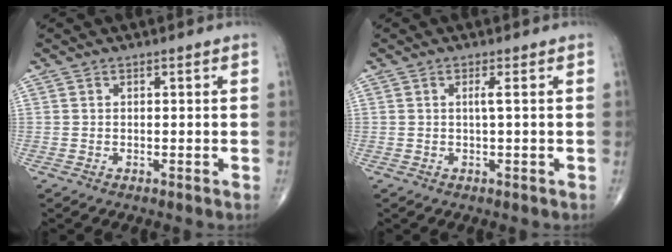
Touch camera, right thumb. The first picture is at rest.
{"total": 1.2, "force": [0.1, -0.3, 1.2], "torque": [-0.029, -0.001, 0.002]}